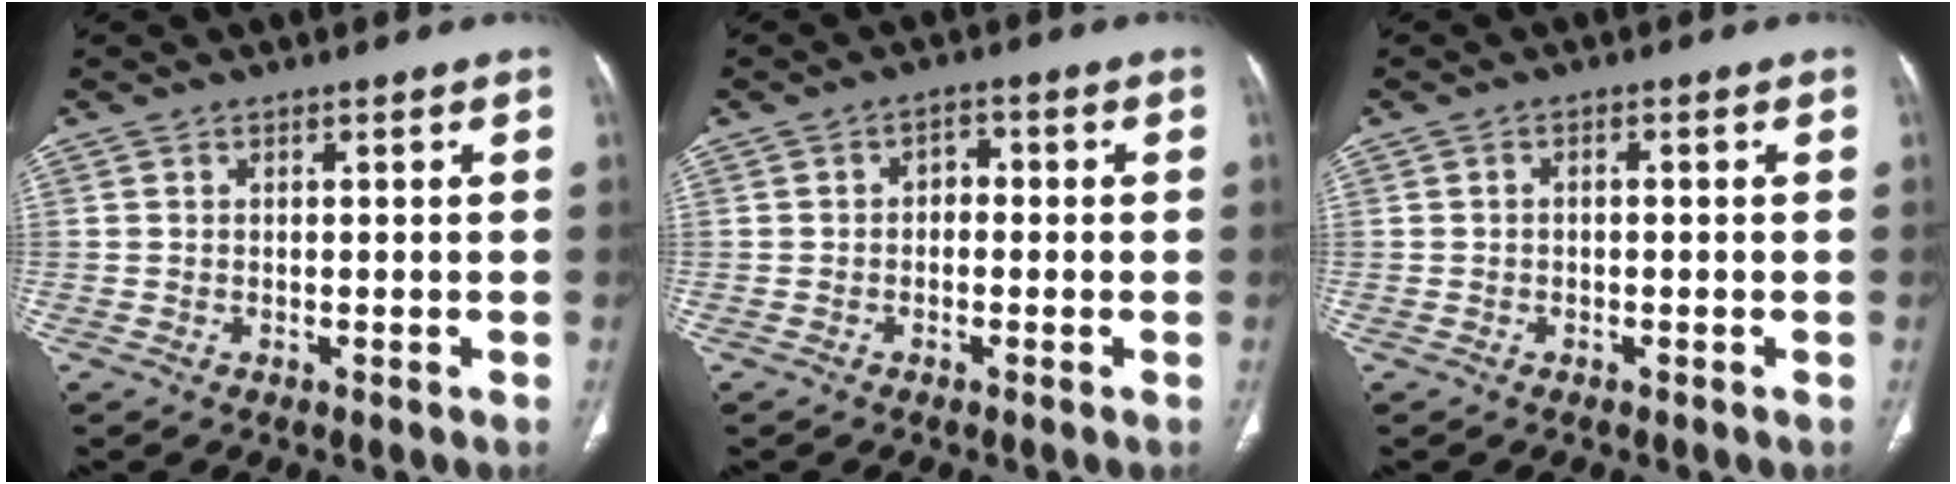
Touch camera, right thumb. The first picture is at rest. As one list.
[{"total": 2.6, "force": [-0.3, 1.9, 1.7], "torque": [-0.014, 0.012, -0.014]}, {"total": 0.8, "force": [-0.2, 0.5, 0.6], "torque": [-0.008, 0.004, -0.006]}]